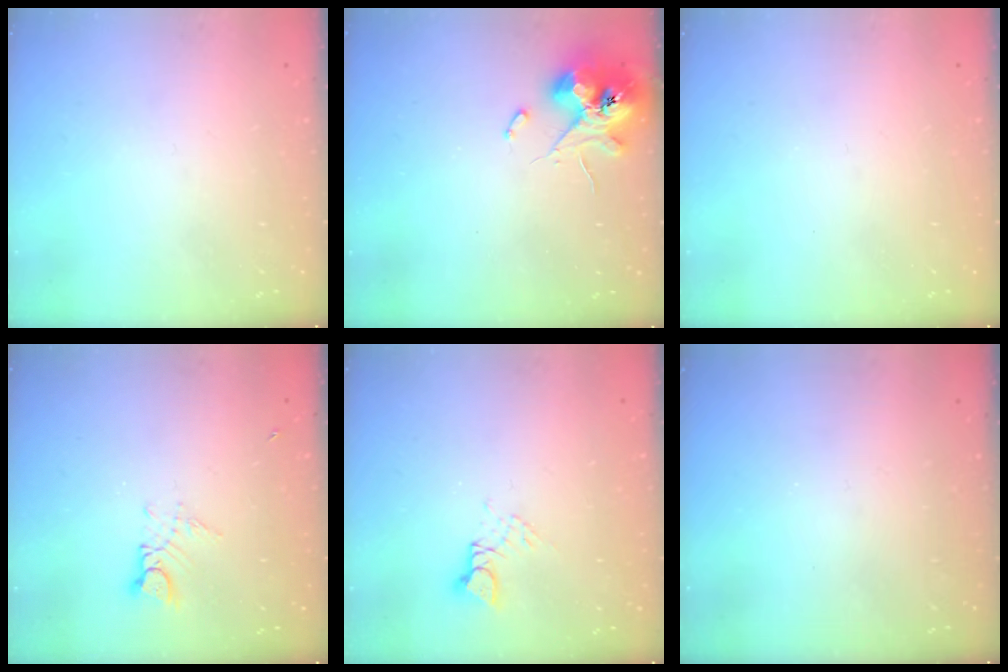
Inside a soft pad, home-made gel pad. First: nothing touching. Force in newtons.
{"total": 11.8, "press": 11.6, "slide": 1.8}
{"total": 0.0}
{"total": 4.1, "press": 4.1, "slide": 0.5}
{"total": 3.2, "press": 3.2, "slide": 0.4}
{"total": 0.0}